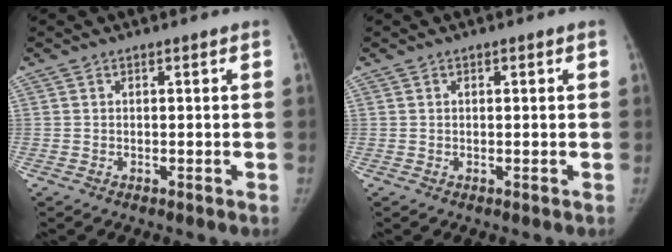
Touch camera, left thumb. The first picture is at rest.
{"total": 0.7, "force": [0.2, 0.3, 0.6], "torque": [-0.009, 0.002, 0.004]}